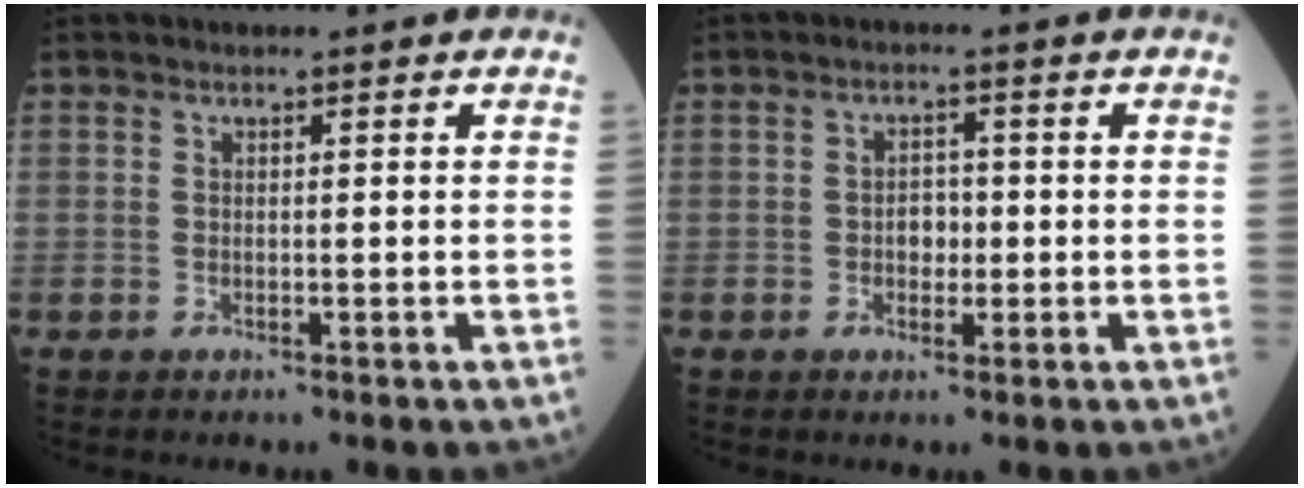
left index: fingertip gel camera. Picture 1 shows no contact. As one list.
[{"total": 2.6, "force": [-0.6, 1.8, 1.9], "torque": [-0.025, 0.005, -0.010]}]